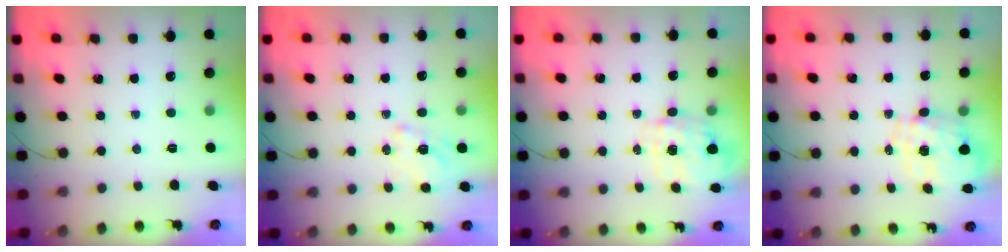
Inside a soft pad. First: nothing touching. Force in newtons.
{"total": 1.2, "press": 0.2, "slide": 1.2}
{"total": 3.7, "press": 3.7, "slide": 0.8}
{"total": 1.8, "press": 1.4, "slide": 1.1}